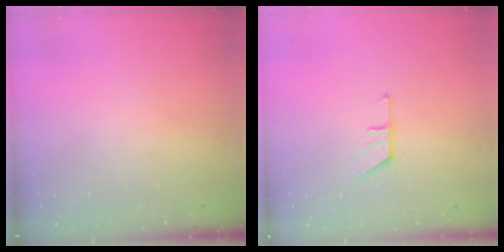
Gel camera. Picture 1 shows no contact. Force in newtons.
{"total": 5.1, "press": 5.1, "slide": 0.4}